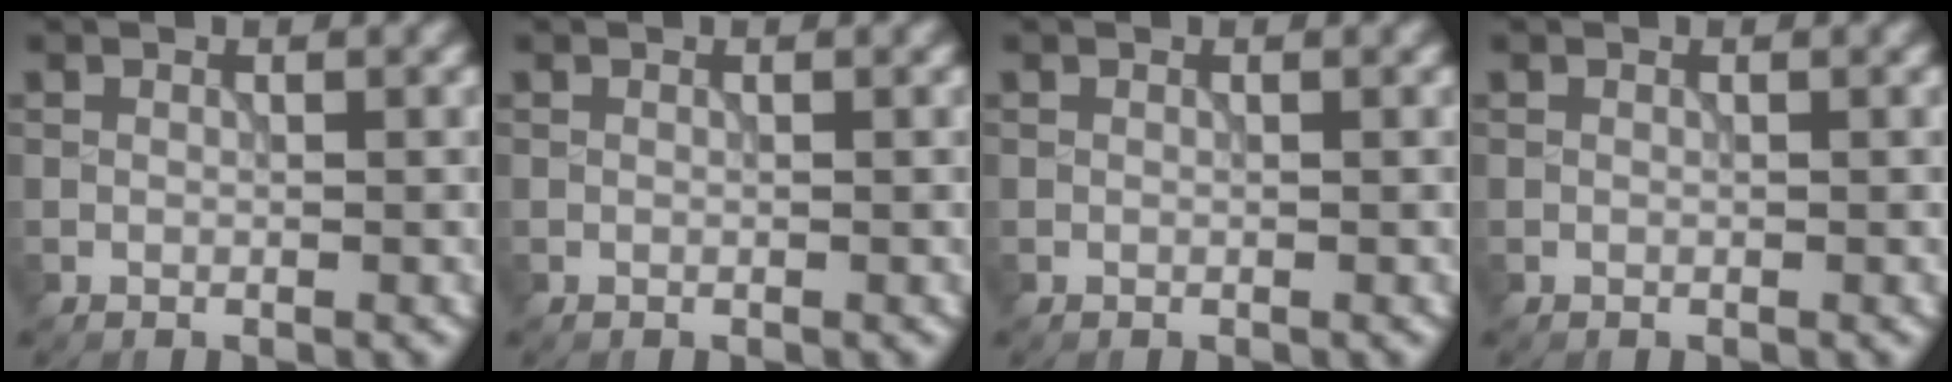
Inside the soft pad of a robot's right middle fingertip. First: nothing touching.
{"total": 0.0}
{"total": 0.0}
{"total": 0.0}